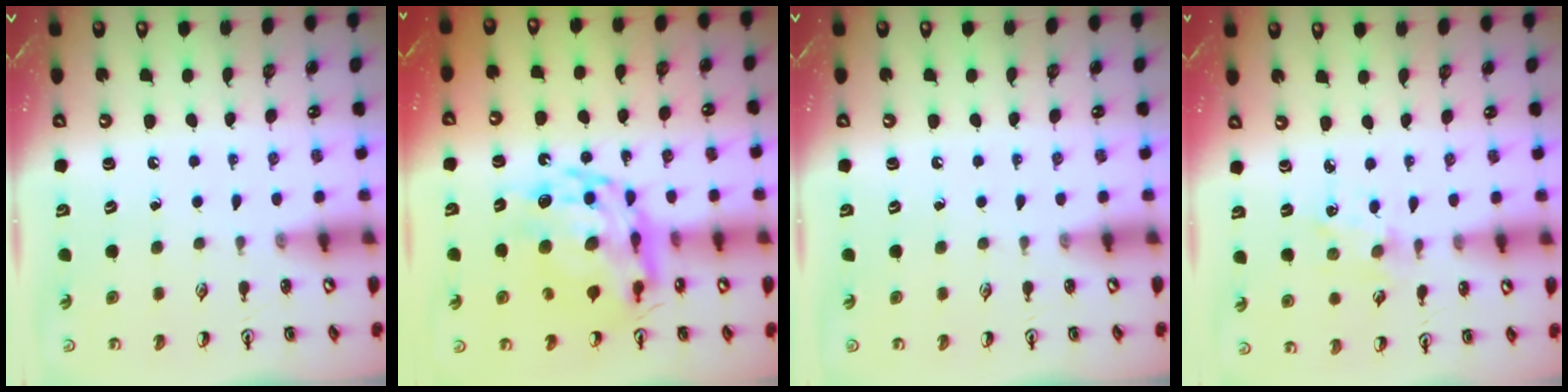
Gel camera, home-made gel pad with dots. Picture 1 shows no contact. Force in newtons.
{"total": 16.8, "press": 16.7, "slide": 1.5}
{"total": 0.0}
{"total": 1.2, "press": 1.2, "slide": 0.2}